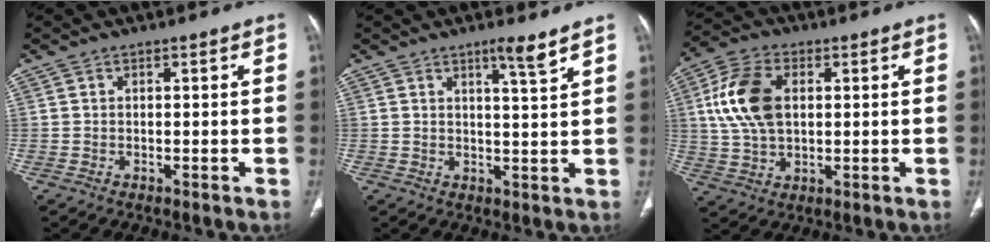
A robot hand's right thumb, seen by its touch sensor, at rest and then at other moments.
{"total": 4.0, "force": [2.8, -0.1, 2.9], "torque": [-0.042, -0.025, 0.048]}
{"total": 12.3, "force": [2.3, 7.6, 9.3], "torque": [-0.184, 0.008, 0.042]}